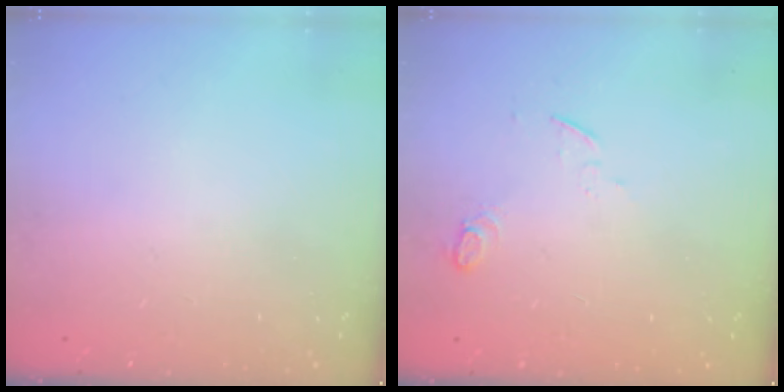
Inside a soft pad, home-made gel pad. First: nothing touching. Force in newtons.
{"total": 4.8, "press": 4.8, "slide": 0.8}